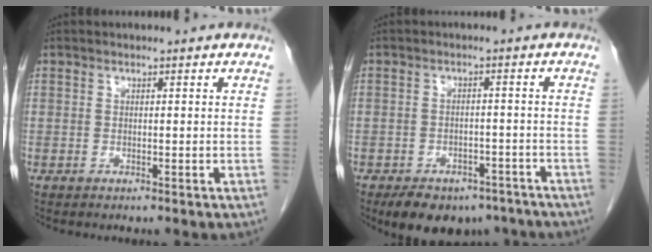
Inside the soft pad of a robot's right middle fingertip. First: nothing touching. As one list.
[{"total": 10.5, "force": [-7.8, 5.7, 4.0], "torque": [-0.053, 0.004, -0.103]}]